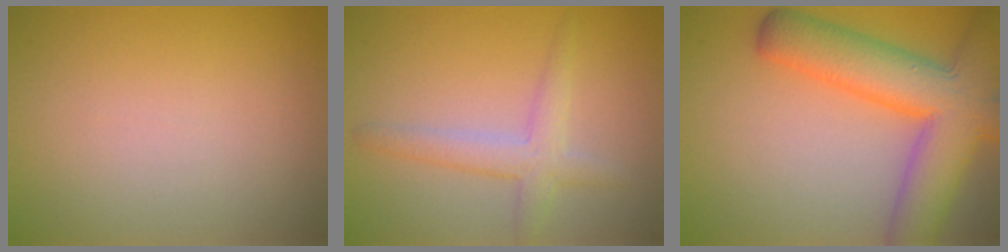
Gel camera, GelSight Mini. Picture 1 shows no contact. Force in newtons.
{"total": 1.9, "press": 1.8, "slide": 0.3}
{"total": 9.8, "press": 9.8, "slide": 0.6}